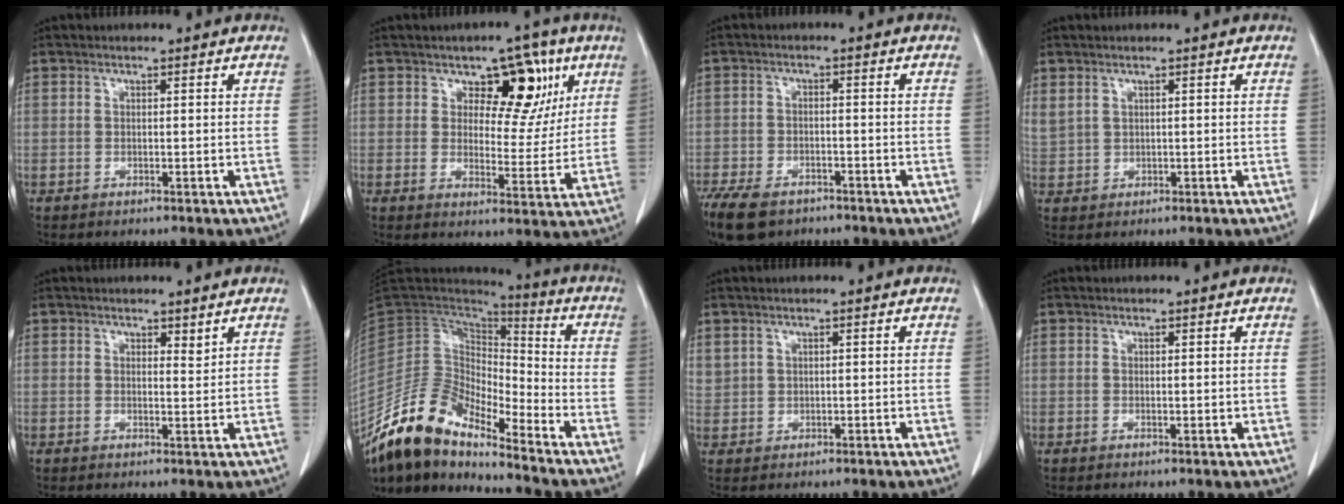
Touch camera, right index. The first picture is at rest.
{"total": 9.7, "force": [4.4, 5.7, 6.5], "torque": [-0.063, 0.011, 0.061]}
{"total": 12.5, "force": [-8.6, 6.6, 6.4], "torque": [-0.154, -0.014, -0.139]}
{"total": 2.3, "force": [1.3, 1.6, 1.0], "torque": [-0.036, 0.017, 0.038]}
{"total": 1.4, "force": [1.0, 0.5, 0.7], "torque": [-0.008, -0.006, 0.014]}
{"total": 13.0, "force": [-11.3, 3.8, 5.3], "torque": [-0.102, 0.036, -0.220]}
{"total": 1.8, "force": [0.9, 1.5, 0.2], "torque": [0.006, 0.012, 0.017]}
{"total": 0.8, "force": [0.0, 0.4, 0.7], "torque": [-0.008, -0.001, -0.001]}